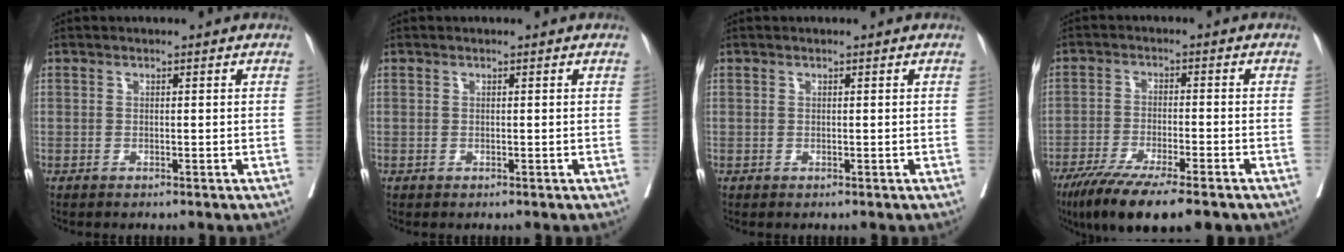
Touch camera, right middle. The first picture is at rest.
{"total": 0.0}
{"total": 0.0}
{"total": 13.2, "force": [-9.7, 1.9, 8.8], "torque": [-0.144, -0.032, -0.157]}